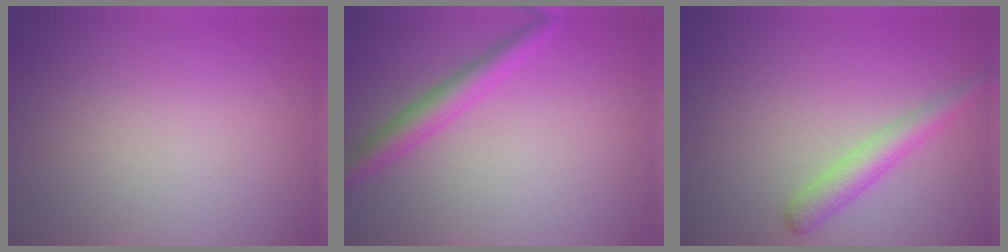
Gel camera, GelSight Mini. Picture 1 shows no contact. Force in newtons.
{"total": 2.9, "press": 2.9, "slide": 0.1}
{"total": 2.8, "press": 2.8, "slide": 0.1}